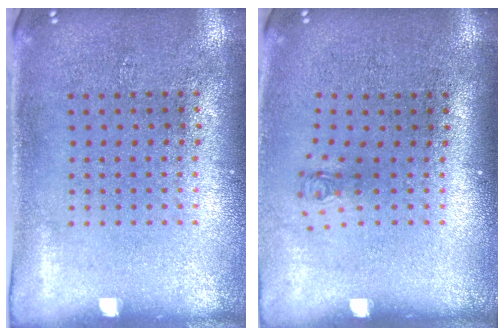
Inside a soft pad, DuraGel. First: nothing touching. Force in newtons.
{"total": 0.7, "press": 0.3, "slide": 0.6}